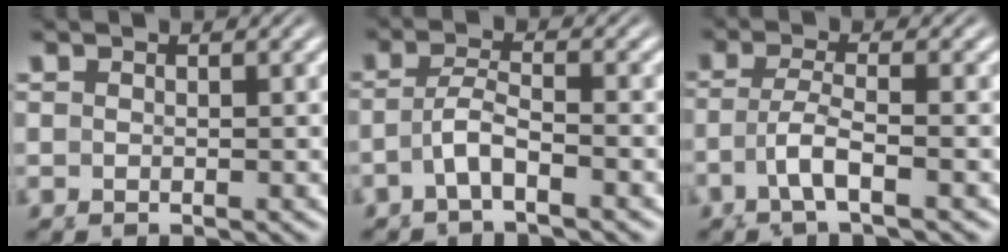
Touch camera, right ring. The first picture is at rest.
{"total": 2.6, "force": [-1.2, 0.6, 2.2], "torque": [-0.045, -0.003, -0.021]}
{"total": 3.2, "force": [-1.1, 0.8, 2.8], "torque": [-0.067, -0.016, -0.010]}